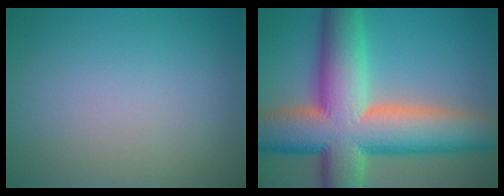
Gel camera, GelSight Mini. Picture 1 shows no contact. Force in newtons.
{"total": 15.9, "press": 15.9, "slide": 0.6}